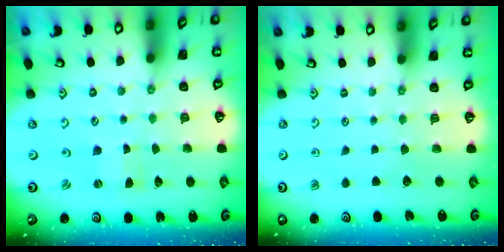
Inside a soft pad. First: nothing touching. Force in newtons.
{"total": 0.0}